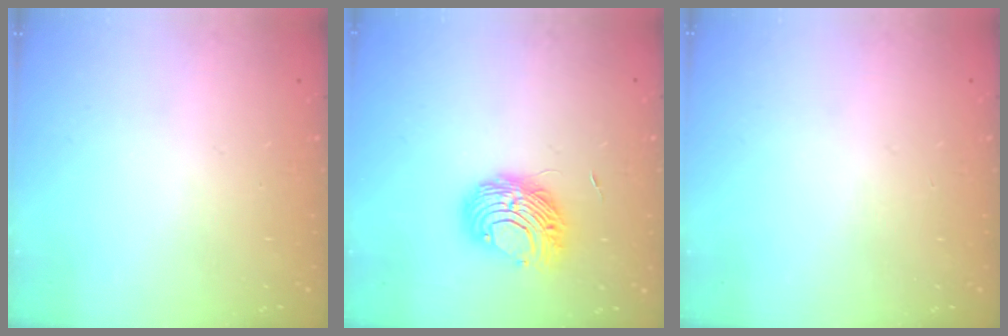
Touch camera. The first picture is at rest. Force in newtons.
{"total": 9.2, "press": 9.2, "slide": 0.5}
{"total": 0.0}